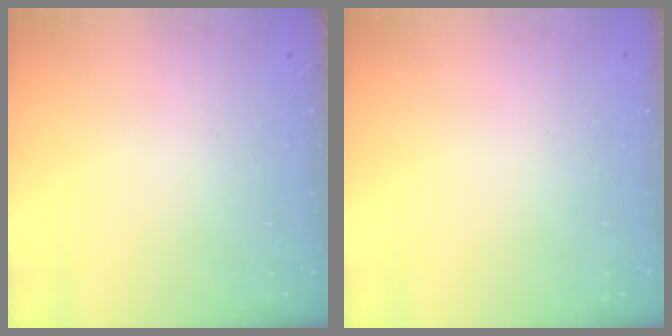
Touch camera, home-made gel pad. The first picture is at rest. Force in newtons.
{"total": 0.0}